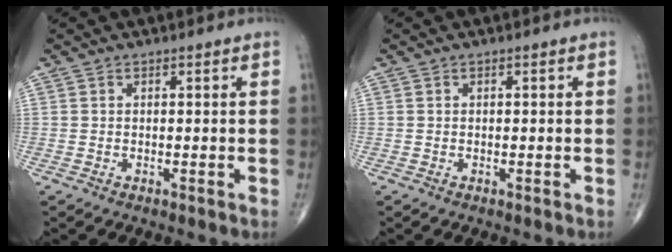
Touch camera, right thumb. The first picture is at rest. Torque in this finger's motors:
{"motor_torque": [-0.32, -0.02, -0.04, 0.14, -0.03]}